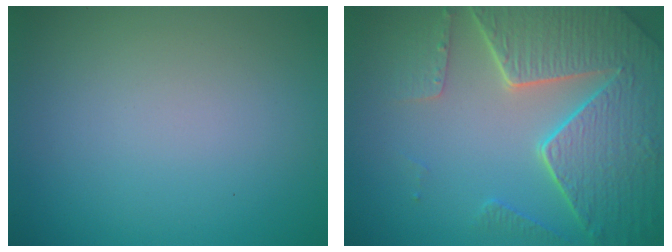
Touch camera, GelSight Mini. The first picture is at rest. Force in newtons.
{"total": 8.3, "press": 6.1, "slide": 5.6}